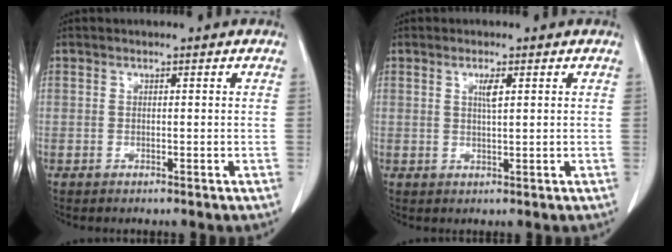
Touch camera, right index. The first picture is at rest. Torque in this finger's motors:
{"motor_torque": [0.03, 0.01, 0.03, 0.02]}